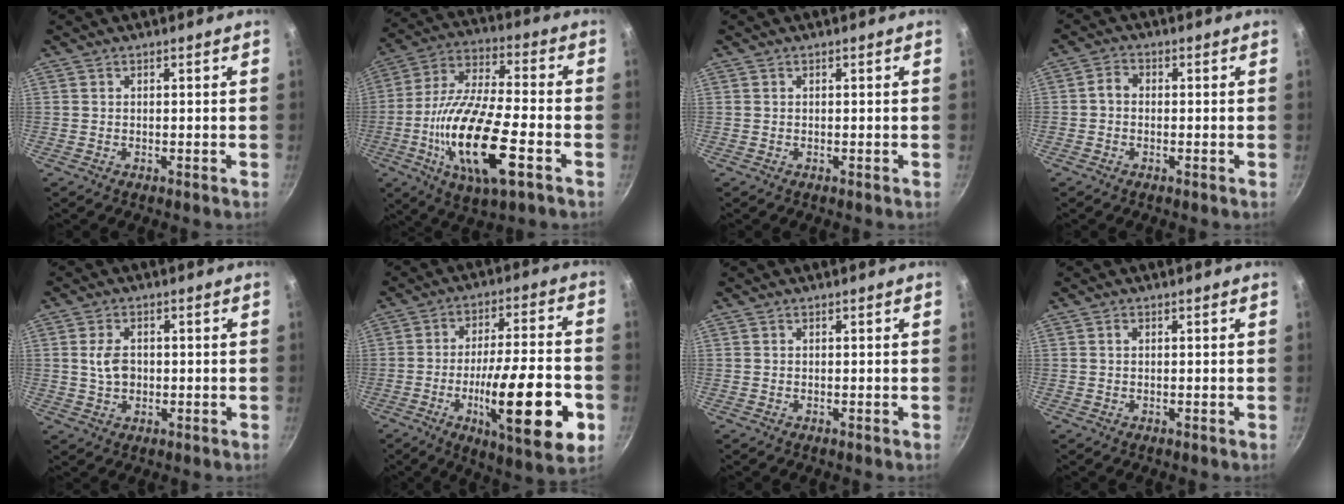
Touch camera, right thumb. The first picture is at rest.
{"total": 20.4, "force": [-6.2, 6.6, 18.2], "torque": [-0.349, 0.019, -0.122]}
{"total": 0.0}
{"total": 2.4, "force": [-0.5, 1.9, 1.4], "torque": [-0.021, 0.014, -0.015]}
{"total": 4.6, "force": [0.2, 3.3, 3.2], "torque": [-0.049, 0.003, 0.003]}
{"total": 20.8, "force": [-6.9, 5.5, 18.8], "torque": [-0.266, 0.028, -0.096]}
{"total": 0.0}
{"total": 0.6, "force": [0.1, 0.4, 0.4], "torque": [-0.007, 0.003, 0.003]}